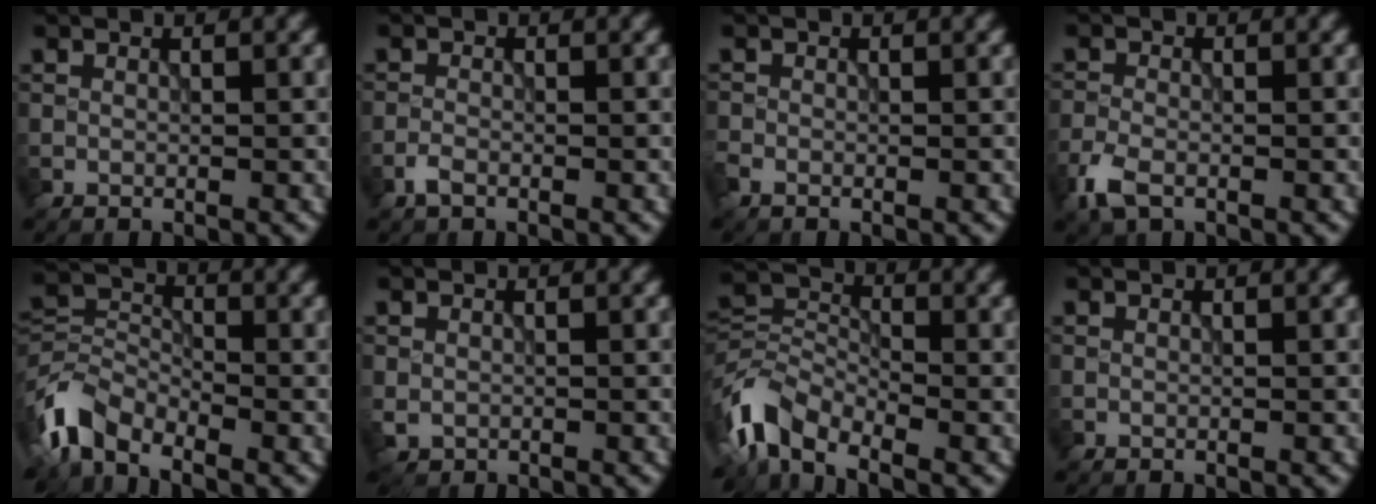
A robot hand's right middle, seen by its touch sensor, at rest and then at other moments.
{"total": 1.1, "force": [-0.8, 0.4, 0.6], "torque": [-0.014, 0.001, -0.020]}
{"total": 1.1, "force": [-0.9, 0.5, 0.4], "torque": [-0.010, -0.004, -0.023]}
{"total": 3.0, "force": [-1.9, 1.5, 1.8], "torque": [-0.047, -0.005, -0.048]}
{"total": 5.6, "force": [-4.0, 2.7, 2.9], "torque": [-0.057, -0.002, -0.097]}
{"total": 1.1, "force": [-0.2, 1.0, 0.5], "torque": [-0.010, -0.006, -0.004]}
{"total": 6.0, "force": [-3.8, 3.0, 3.5], "torque": [-0.066, 0.000, -0.094]}
{"total": 0.0}